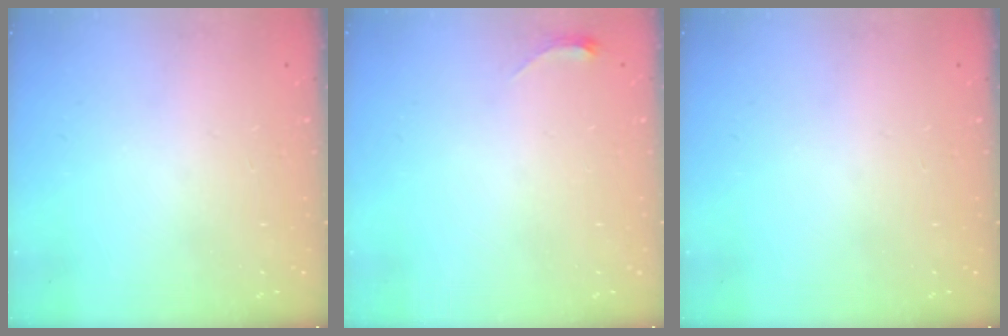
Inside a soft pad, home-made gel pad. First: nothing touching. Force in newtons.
{"total": 3.3, "press": 3.3, "slide": 0.6}
{"total": 0.0}